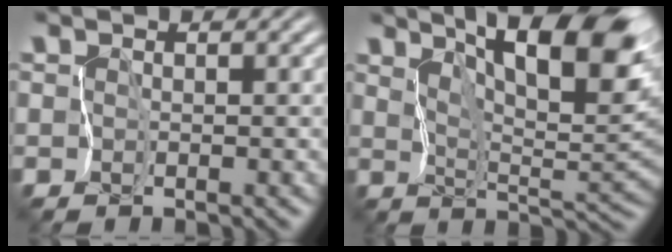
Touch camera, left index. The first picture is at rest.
{"total": 12.7, "force": [7.5, 3.2, 9.8], "torque": [-0.143, 0.010, 0.115]}